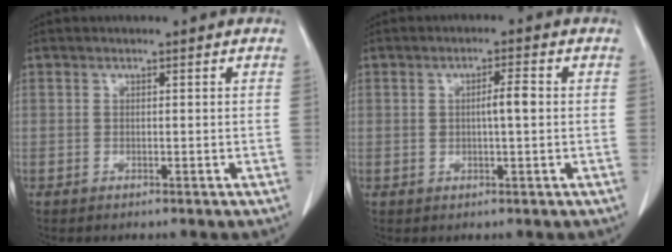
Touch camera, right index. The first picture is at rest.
{"total": 3.2, "force": [0.2, 0.5, 3.2], "torque": [-0.055, 0.004, 0.004]}